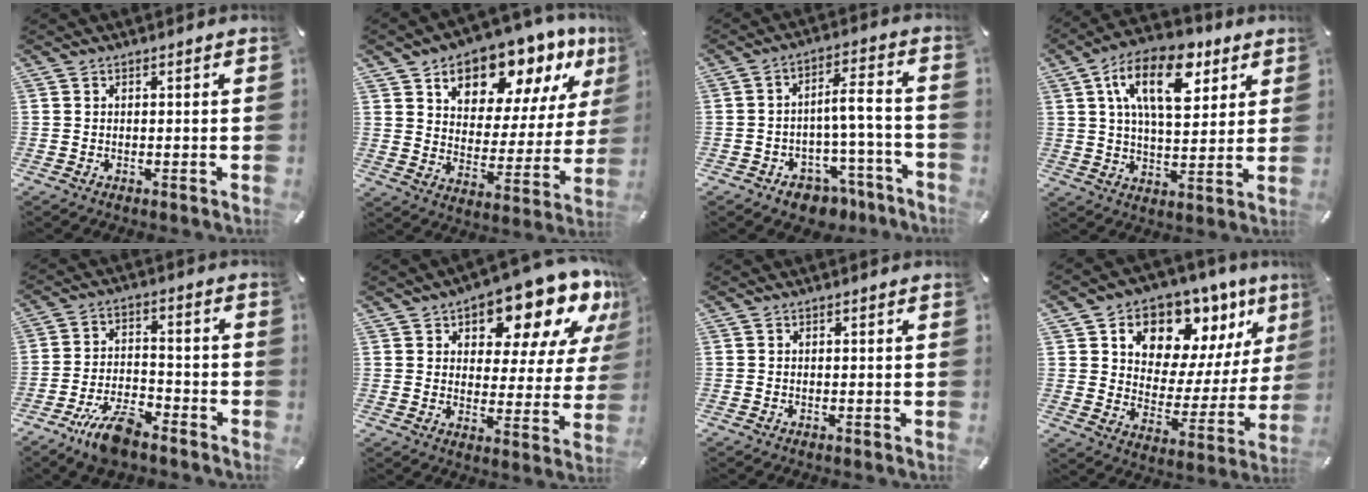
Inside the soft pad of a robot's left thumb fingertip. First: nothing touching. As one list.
[{"total": 14.5, "force": [10.9, 7.7, 5.6], "torque": [-0.089, -0.086, 0.190]}, {"total": 8.9, "force": [-3.7, 5.6, 5.9], "torque": [-0.089, 0.031, -0.061]}, {"total": 16.6, "force": [7.7, 8.6, 12.0], "torque": [-0.206, -0.015, 0.129]}, {"total": 10.3, "force": [-7.5, 3.9, 6.0], "torque": [-0.110, 0.041, -0.136]}, {"total": 15.2, "force": [11.1, 6.9, 7.7], "torque": [-0.107, -0.083, 0.185]}, {"total": 0.0}, {"total": 11.6, "force": [8.0, 7.8, 3.2], "torque": [-0.052, -0.082, 0.144]}]